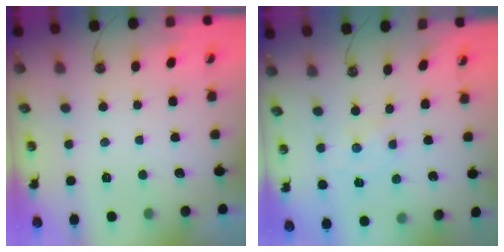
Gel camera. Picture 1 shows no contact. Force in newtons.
{"total": 0.0}